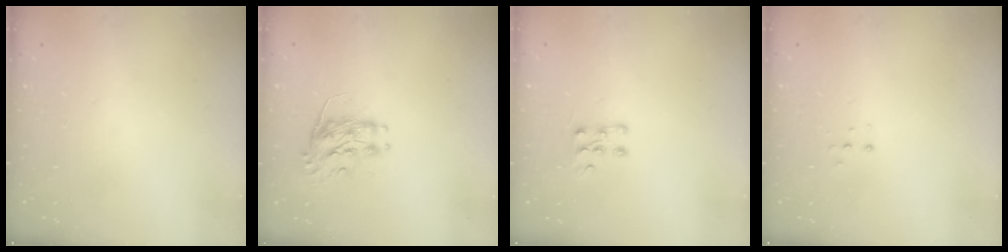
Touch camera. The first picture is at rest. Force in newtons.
{"total": 8.2, "press": 8.2, "slide": 0.3}
{"total": 6.3, "press": 6.1, "slide": 1.6}
{"total": 3.6, "press": 3.5, "slide": 0.8}